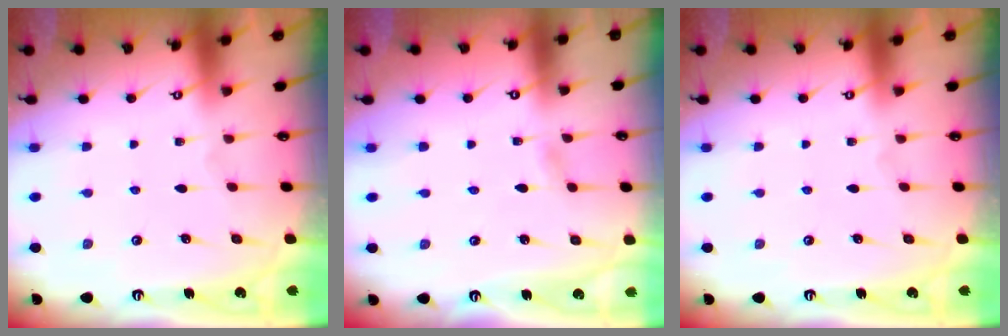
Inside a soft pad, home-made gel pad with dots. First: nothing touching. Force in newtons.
{"total": 1.1, "press": 1.1, "slide": 0.1}
{"total": 0.0}